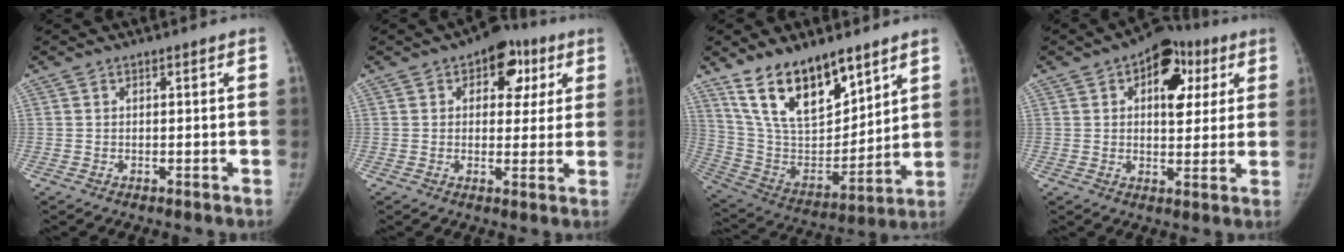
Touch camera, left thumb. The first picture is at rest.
{"total": 9.5, "force": [3.9, 6.2, 6.0], "torque": [-0.024, -0.005, 0.045]}
{"total": 19.4, "force": [13.0, 8.8, 11.3], "torque": [-0.148, -0.071, 0.251]}
{"total": 12.8, "force": [4.9, 7.8, 8.9], "torque": [-0.072, 0.003, 0.067]}